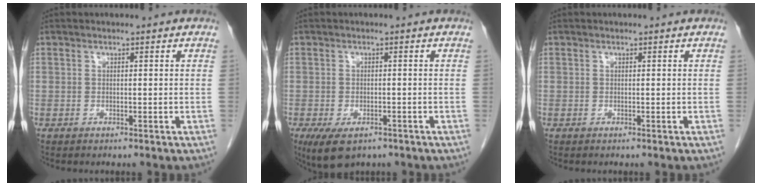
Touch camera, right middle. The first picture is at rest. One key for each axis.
{"total": 5.9, "fx": -3.8, "fy": 2.7, "fz": 3.6, "tx": -0.067, "ty": -0.009, "tz": -0.058}
{"total": 0.0}